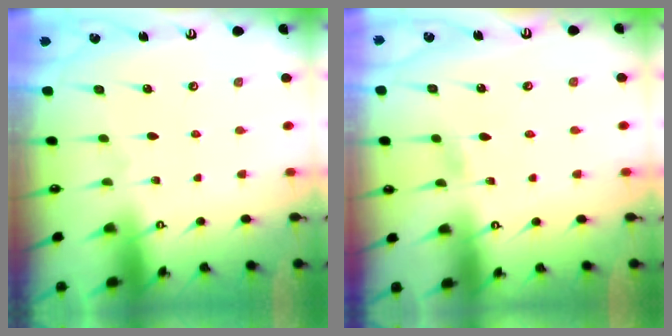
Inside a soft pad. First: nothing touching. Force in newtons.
{"total": 2.3, "press": 2.3, "slide": 0.3}